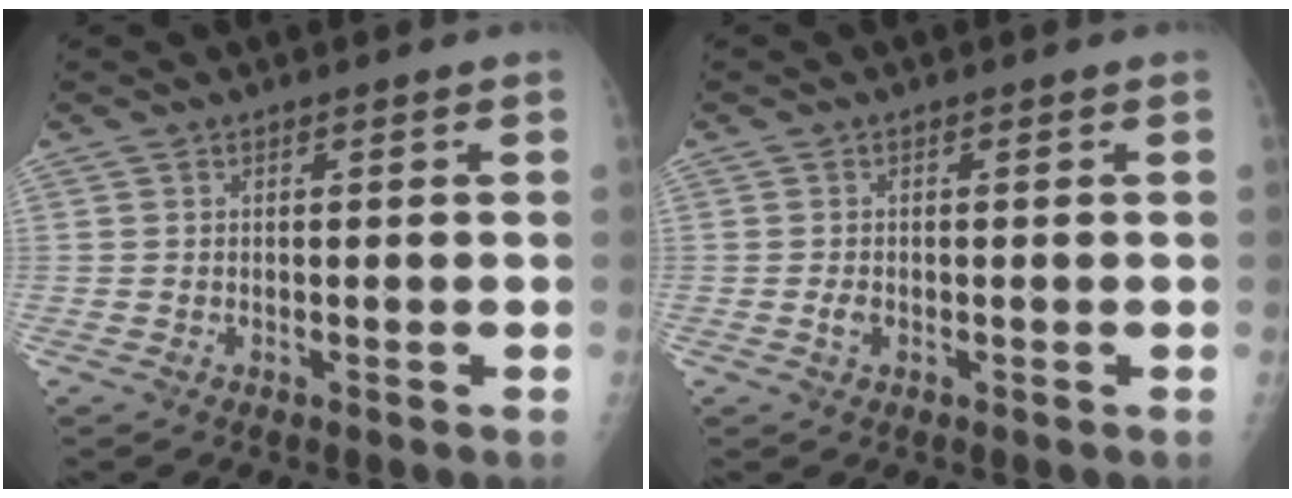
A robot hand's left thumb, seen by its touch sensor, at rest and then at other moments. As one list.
[{"total": 1.4, "force": [-0.3, 1.0, 0.9], "torque": [-0.014, 0.000, -0.007]}]